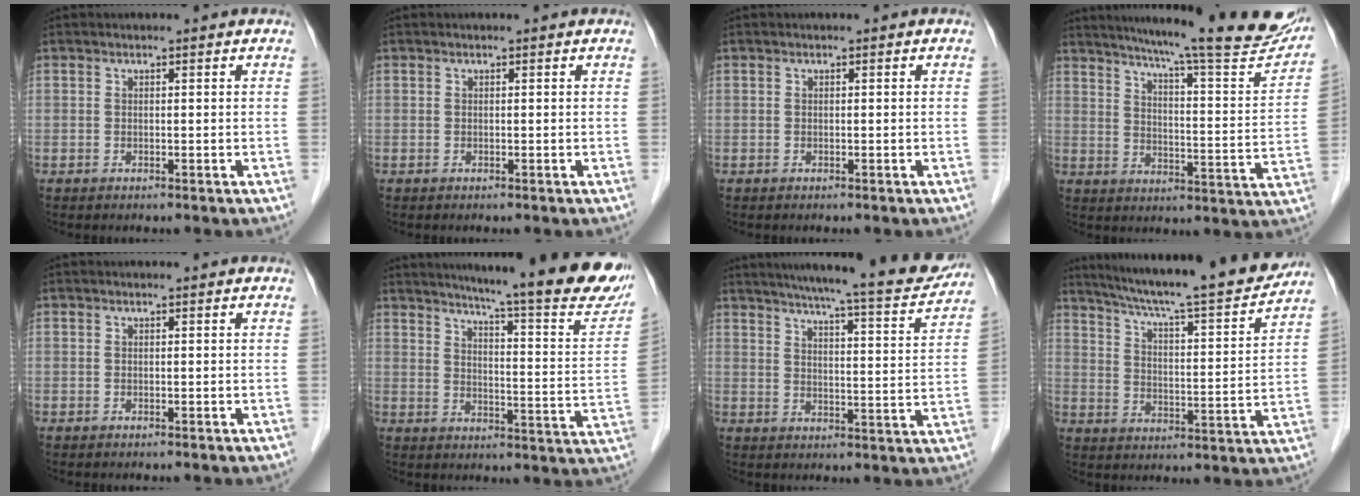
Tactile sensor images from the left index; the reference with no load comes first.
{"total": 0.0}
{"total": 0.0}
{"total": 24.3, "force": [21.1, 1.7, 11.9], "torque": [-0.174, -0.055, 0.263]}
{"total": 0.0}
{"total": 23.8, "force": [20.6, 0.7, 12.0], "torque": [-0.170, -0.080, 0.247]}
{"total": 19.5, "force": [17.4, 1.5, 8.7], "torque": [-0.129, -0.027, 0.221]}
{"total": 21.5, "force": [19.0, 1.0, 9.9], "torque": [-0.160, -0.023, 0.269]}